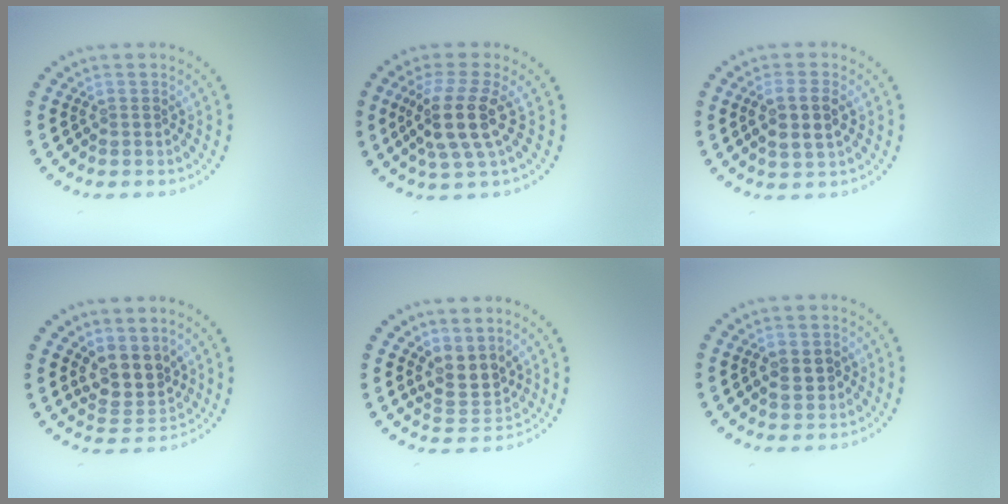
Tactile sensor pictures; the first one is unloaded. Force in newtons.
{"total": 4.3, "press": 3.4, "slide": 2.5}
{"total": 2.8, "press": 2.7, "slide": 0.8}
{"total": 3.4, "press": 2.7, "slide": 2.1}
{"total": 2.8, "press": 2.4, "slide": 1.4}
{"total": 2.2, "press": 2.2, "slide": 0.1}